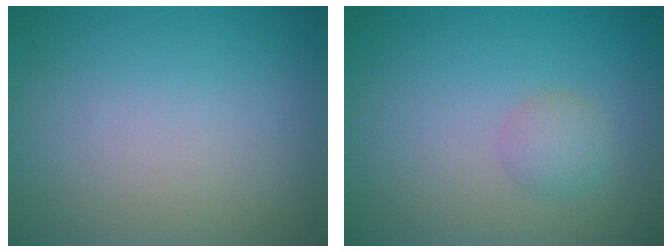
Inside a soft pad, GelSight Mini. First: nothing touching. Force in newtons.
{"total": 1.7, "press": 1.7, "slide": 0.0}